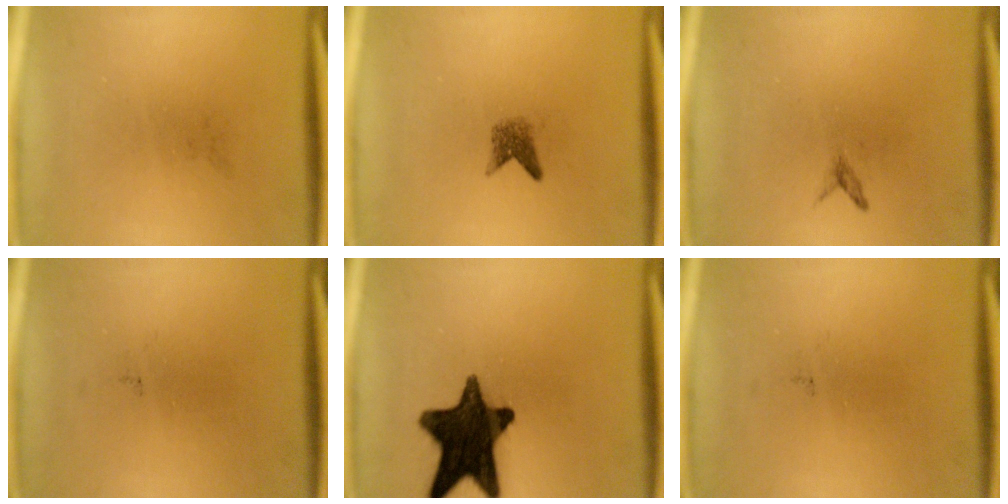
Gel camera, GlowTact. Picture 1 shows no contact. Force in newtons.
{"total": 1.9}
{"total": 0.7}
{"total": 0.0}
{"total": 15.8}
{"total": 0.0}